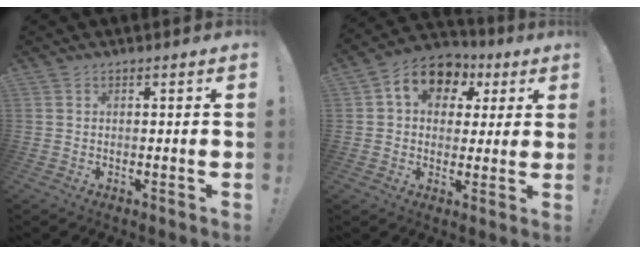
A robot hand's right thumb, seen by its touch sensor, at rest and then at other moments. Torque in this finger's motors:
{"motor_torque": [1.03, 2.34, 0.57, -0.42, 0.01]}